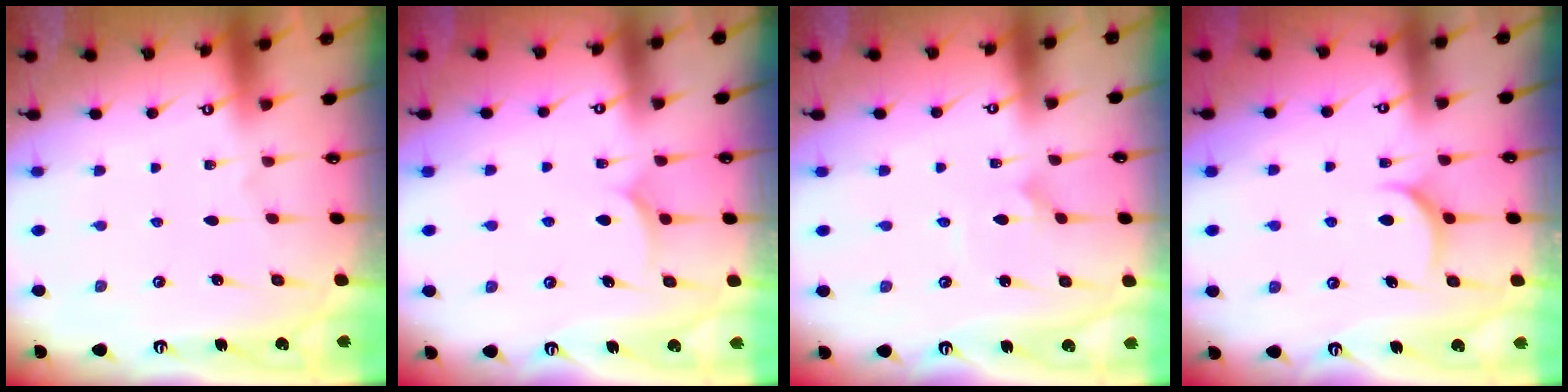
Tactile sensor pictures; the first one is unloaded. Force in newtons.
{"total": 5.5, "press": 5.5, "slide": 0.2}
{"total": 2.3, "press": 2.3, "slide": 0.1}
{"total": 5.9, "press": 5.9, "slide": 0.7}